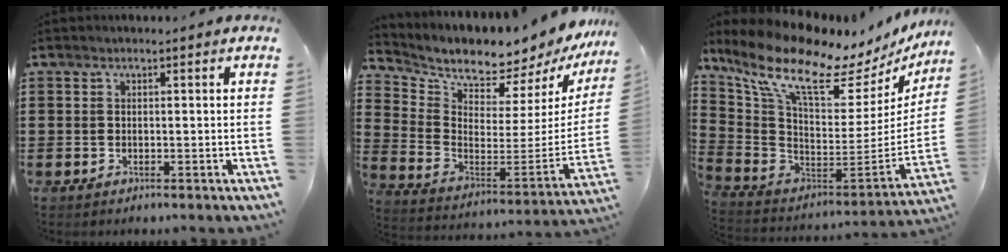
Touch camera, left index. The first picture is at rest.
{"total": 6.6, "force": [6.5, 0.5, 0.6], "torque": [-0.051, -0.083, 0.106]}
{"total": 11.7, "force": [8.6, 2.6, 7.6], "torque": [-0.180, -0.073, 0.138]}